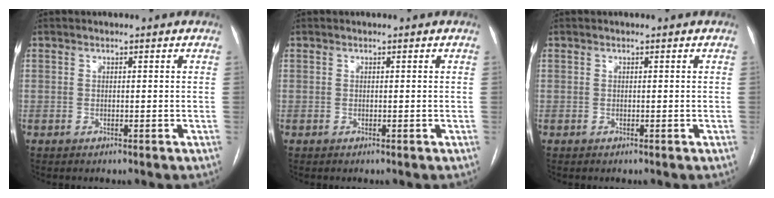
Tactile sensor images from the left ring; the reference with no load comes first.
{"total": 0.0}
{"total": 0.0}